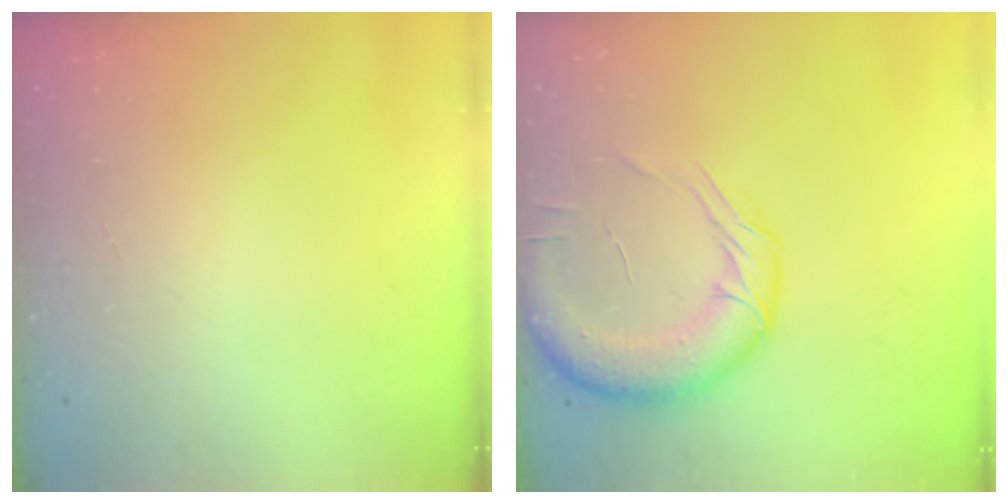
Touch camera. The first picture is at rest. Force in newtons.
{"total": 14.4, "press": 14.2, "slide": 2.3}